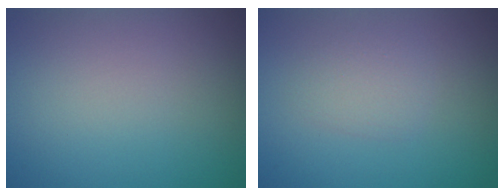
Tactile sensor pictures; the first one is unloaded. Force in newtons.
{"total": 1.6, "press": 1.6, "slide": 0.1}